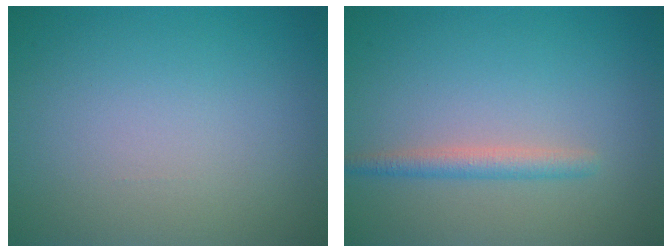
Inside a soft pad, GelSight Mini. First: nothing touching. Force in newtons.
{"total": 1.8, "press": 1.8, "slide": 0.1}